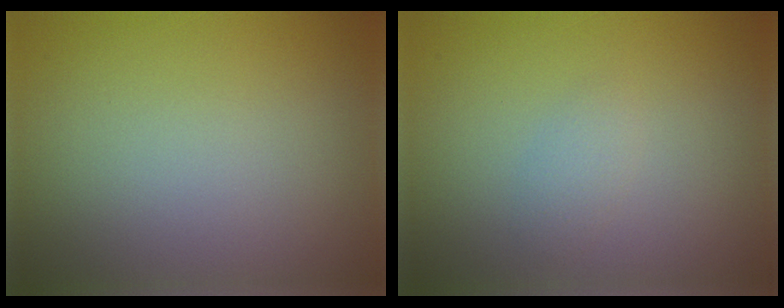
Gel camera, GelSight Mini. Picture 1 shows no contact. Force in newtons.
{"total": 1.1, "press": 1.1, "slide": 0.1}